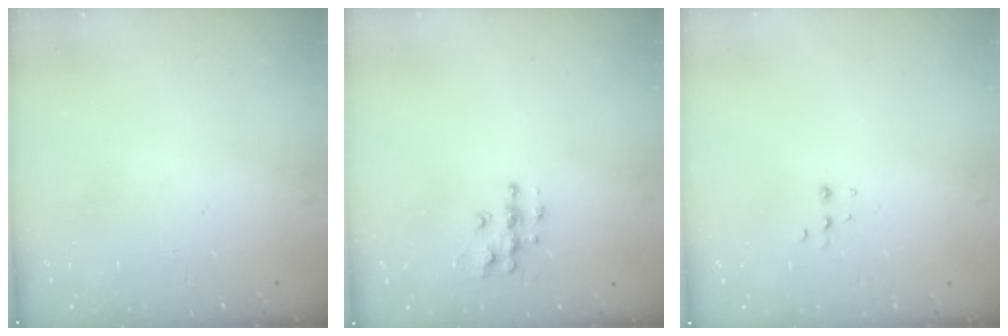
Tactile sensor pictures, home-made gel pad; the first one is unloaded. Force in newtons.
{"total": 7.0, "press": 7.0, "slide": 0.3}
{"total": 4.2, "press": 4.1, "slide": 0.9}